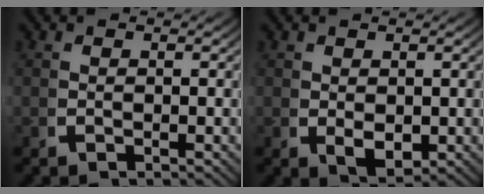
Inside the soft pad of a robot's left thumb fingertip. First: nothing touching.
{"total": 2.1, "force": [0.5, 1.3, 1.7], "torque": [-0.037, -0.015, 0.021]}